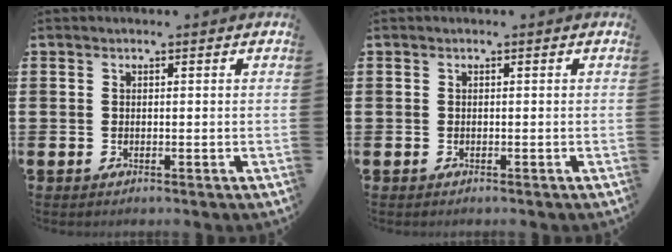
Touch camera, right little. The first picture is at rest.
{"total": 0.0}